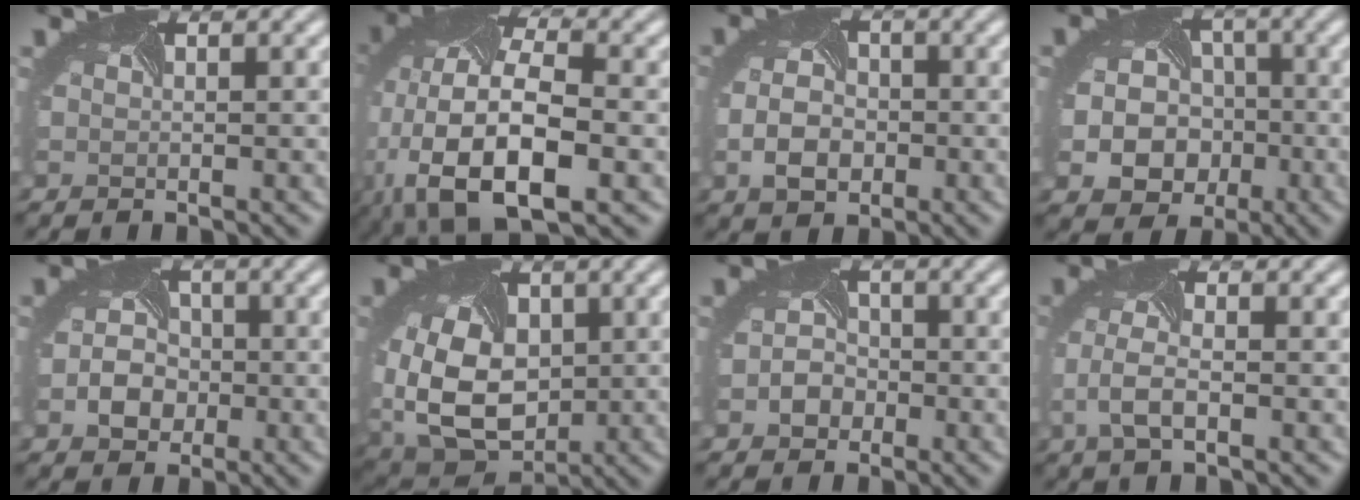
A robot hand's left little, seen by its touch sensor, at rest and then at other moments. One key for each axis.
{"total": 12.4, "fx": -4.5, "fy": 6.3, "fz": 9.8, "tx": -0.209, "ty": -0.026, "tz": -0.060}
{"total": 3.8, "fx": -1.4, "fy": 2.6, "fz": 2.3, "tx": -0.055, "ty": -0.005, "tz": -0.020}
{"total": 8.7, "fx": -2.7, "fy": 7.4, "fz": 3.8, "tx": -0.059, "ty": -0.029, "tz": -0.045}
{"total": 3.1, "fx": -1.6, "fy": 2.4, "fz": 1.2, "tx": -0.021, "ty": -0.003, "tz": -0.024}
{"total": 11.8, "fx": -1.4, "fy": 8.5, "fz": 8.0, "tx": -0.185, "ty": -0.029, "tz": 0.001}
{"total": 2.3, "fx": -1.5, "fy": 1.7, "fz": 0.5, "tx": -0.015, "ty": -0.003, "tz": -0.025}
{"total": 2.6, "fx": -1.2, "fy": 0.9, "fz": 2.1, "tx": -0.066, "ty": -0.004, "tz": -0.018}